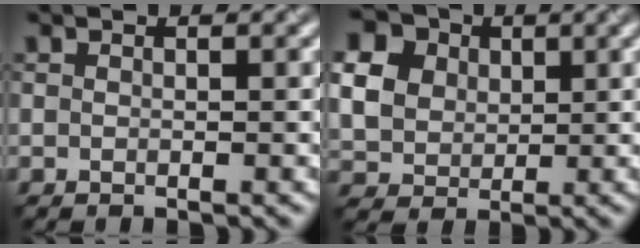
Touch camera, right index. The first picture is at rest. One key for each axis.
{"total": 10.1, "fx": 3.9, "fy": 8.3, "fz": 4.2, "tx": -0.134, "ty": 0.031, "tz": 0.080}